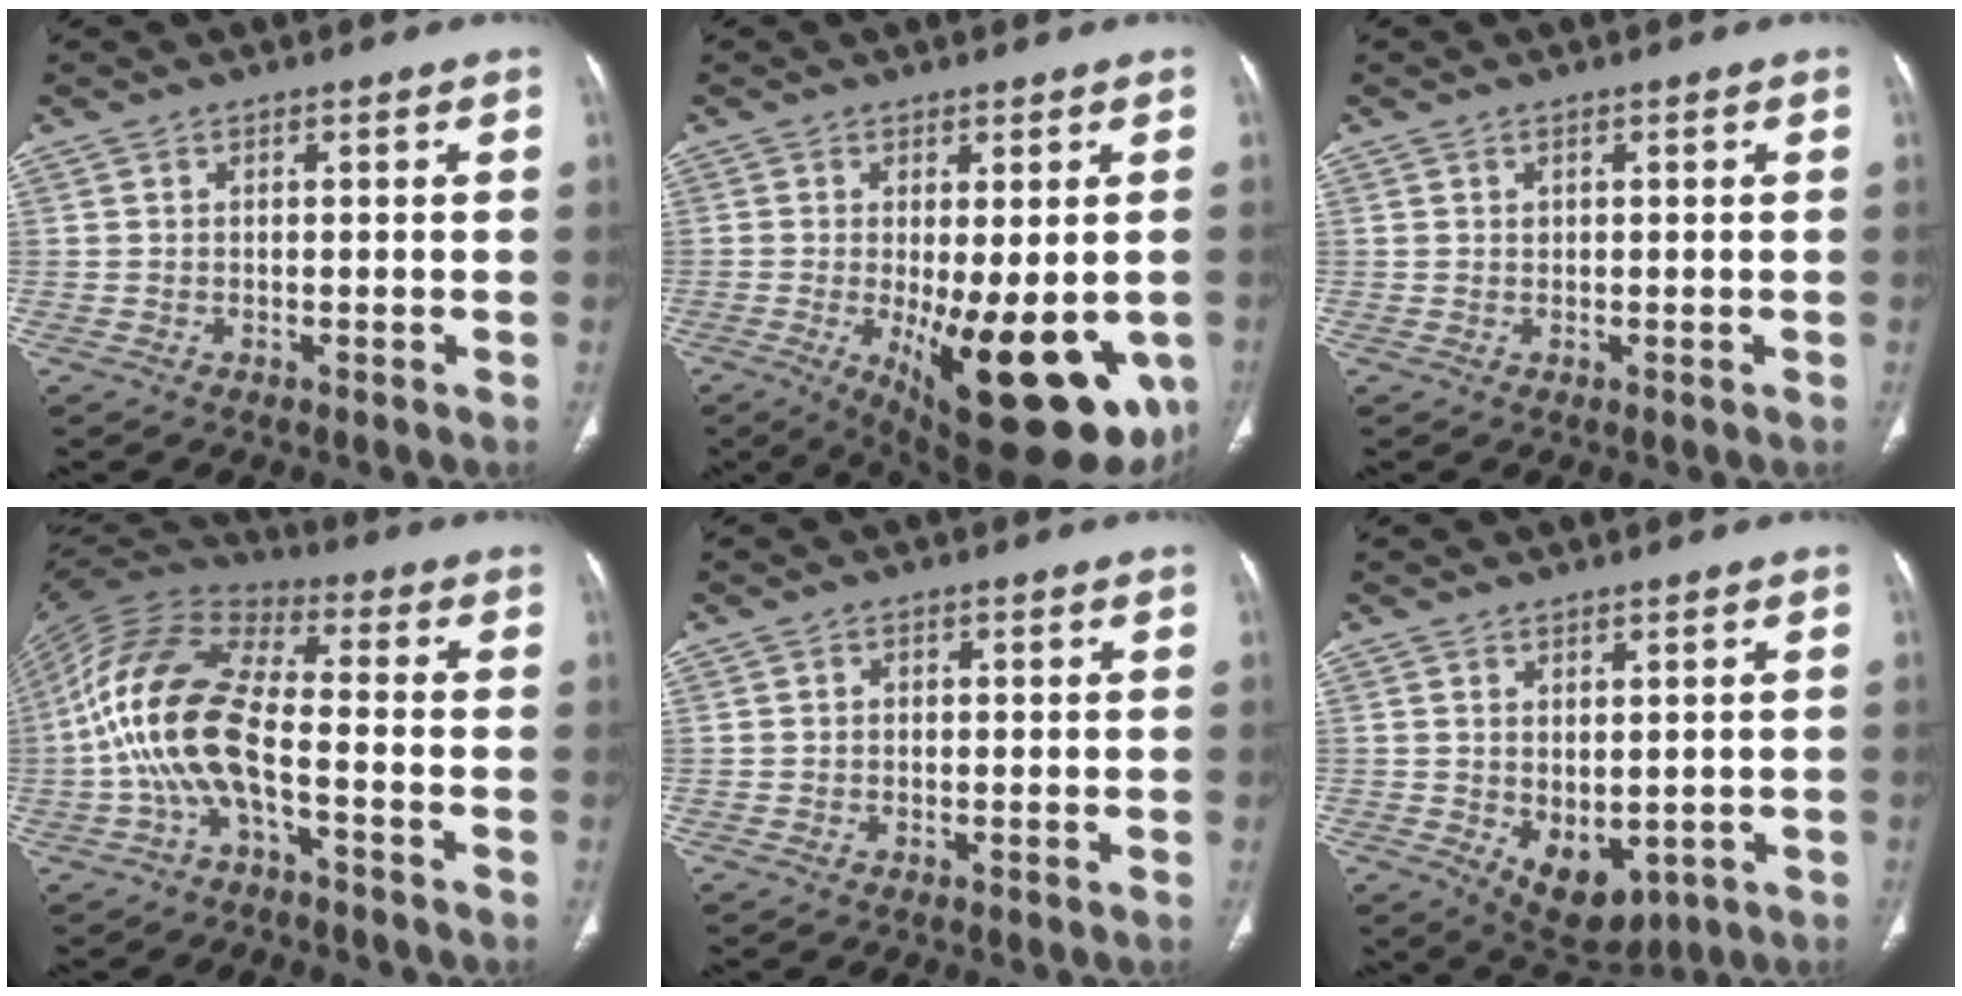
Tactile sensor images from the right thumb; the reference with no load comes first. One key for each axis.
{"total": 20.1, "fx": -5.6, "fy": 7.2, "fz": 17.9, "tx": -0.201, "ty": -0.030, "tz": -0.058}
{"total": 0.5, "fx": 0.3, "fy": 0.4, "fz": 0.2, "tx": 0.000, "ty": -0.001, "tz": 0.005}
{"total": 15.2, "fx": -3.9, "fy": 6.5, "fz": 13.1, "tx": -0.276, "ty": 0.053, "tz": -0.082}
{"total": 1.1, "fx": 0.0, "fy": 1.0, "fz": 0.5, "tx": -0.004, "ty": 0.003, "tz": -0.001}
{"total": 8.1, "fx": -1.6, "fy": 4.9, "fz": 6.3, "tx": -0.077, "ty": -0.007, "tz": 0.002}